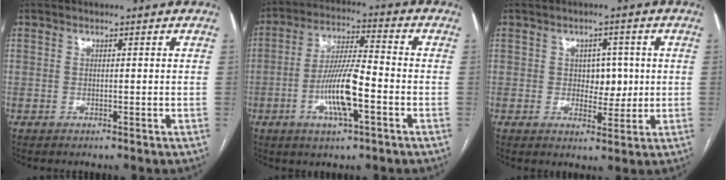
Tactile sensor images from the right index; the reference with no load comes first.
{"total": 10.7, "force": [-3.5, 1.8, 10.0], "torque": [-0.194, 0.002, -0.065]}
{"total": 4.3, "force": [0.4, 3.0, 3.1], "torque": [-0.032, 0.006, 0.011]}